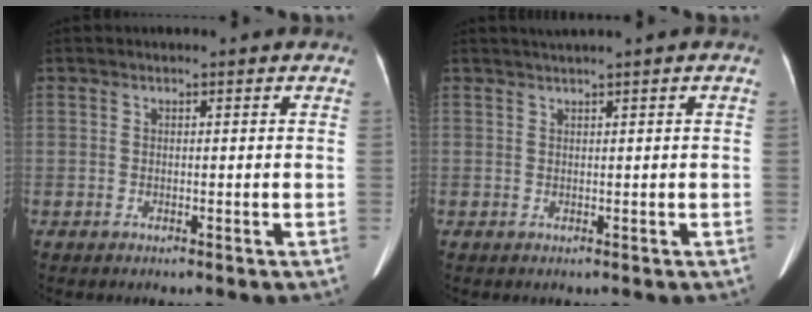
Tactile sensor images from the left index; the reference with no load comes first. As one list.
[{"total": 0.9, "force": [0.6, -0.1, 0.6], "torque": [-0.012, 0.013, 0.018]}]